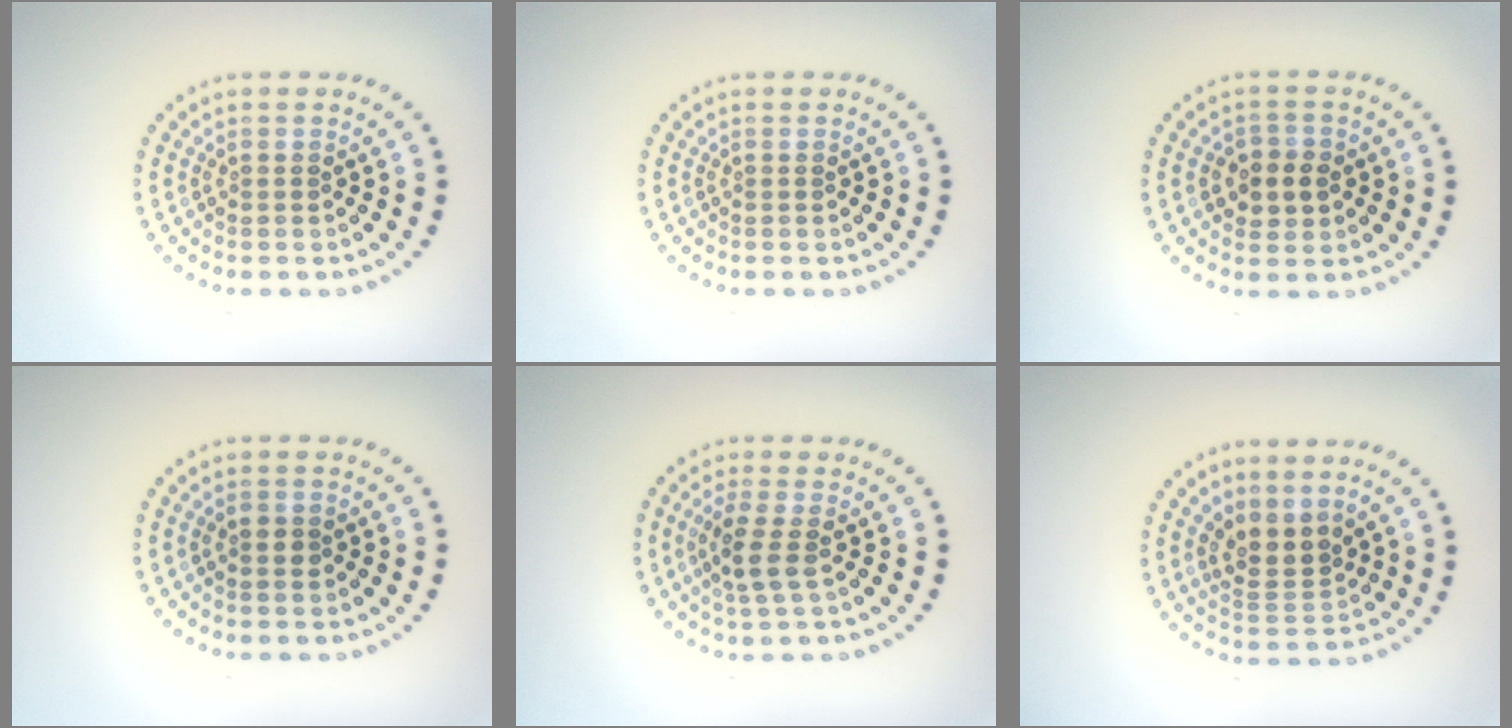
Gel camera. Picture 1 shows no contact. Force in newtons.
{"total": 0.0}
{"total": 2.8, "press": 2.8, "slide": 0.4}
{"total": 1.0, "press": 1.0, "slide": 0.1}
{"total": 2.5, "press": 2.0, "slide": 1.5}
{"total": 3.0, "press": 2.5, "slide": 1.7}